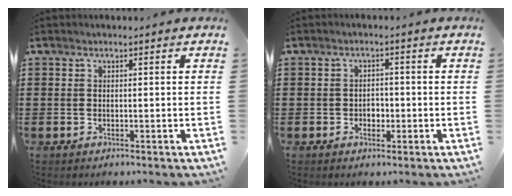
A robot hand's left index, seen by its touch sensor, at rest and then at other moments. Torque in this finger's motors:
{"motor_torque": [0.01, 0.01, 0.02, 0.00]}